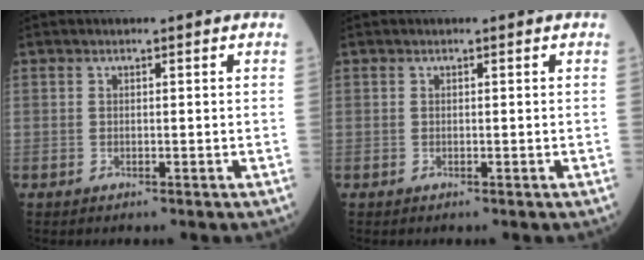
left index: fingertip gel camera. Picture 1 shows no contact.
{"total": 0.0}